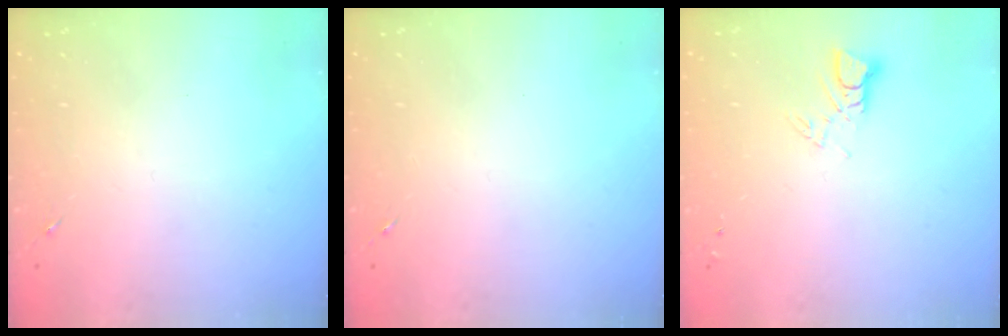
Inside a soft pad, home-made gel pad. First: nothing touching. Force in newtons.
{"total": 0.0}
{"total": 3.7, "press": 3.7, "slide": 0.4}